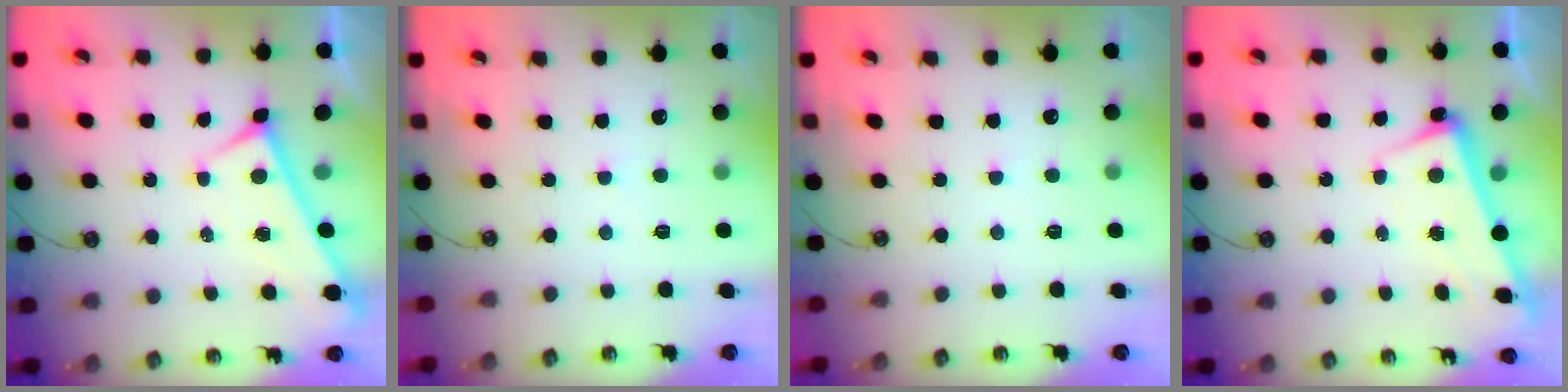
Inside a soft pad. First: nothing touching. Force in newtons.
{"total": 1.4, "press": 1.4, "slide": 0.3}
{"total": 6.4, "press": 6.4, "slide": 0.4}
{"total": 2.5, "press": 2.2, "slide": 1.1}